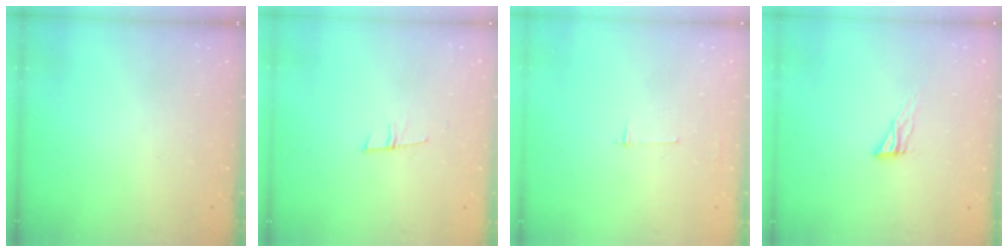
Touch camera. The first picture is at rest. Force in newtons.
{"total": 6.3, "press": 5.6, "slide": 2.9}
{"total": 2.7, "press": 2.7, "slide": 0.3}
{"total": 6.9, "press": 6.8, "slide": 0.5}